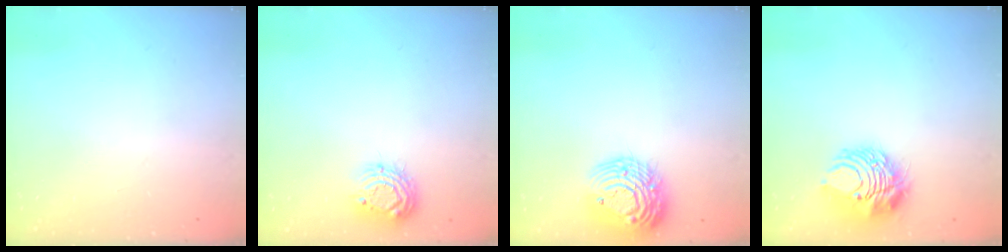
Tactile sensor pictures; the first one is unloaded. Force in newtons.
{"total": 8.6, "press": 8.6, "slide": 0.7}
{"total": 16.9, "press": 16.8, "slide": 1.5}
{"total": 10.3, "press": 10.3, "slide": 0.6}